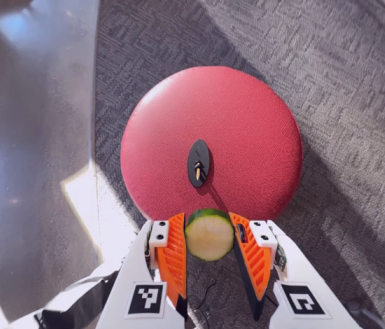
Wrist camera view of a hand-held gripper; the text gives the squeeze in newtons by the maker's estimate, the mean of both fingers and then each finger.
{"total": 13.1, "left": 13.1, "right": 13.2}